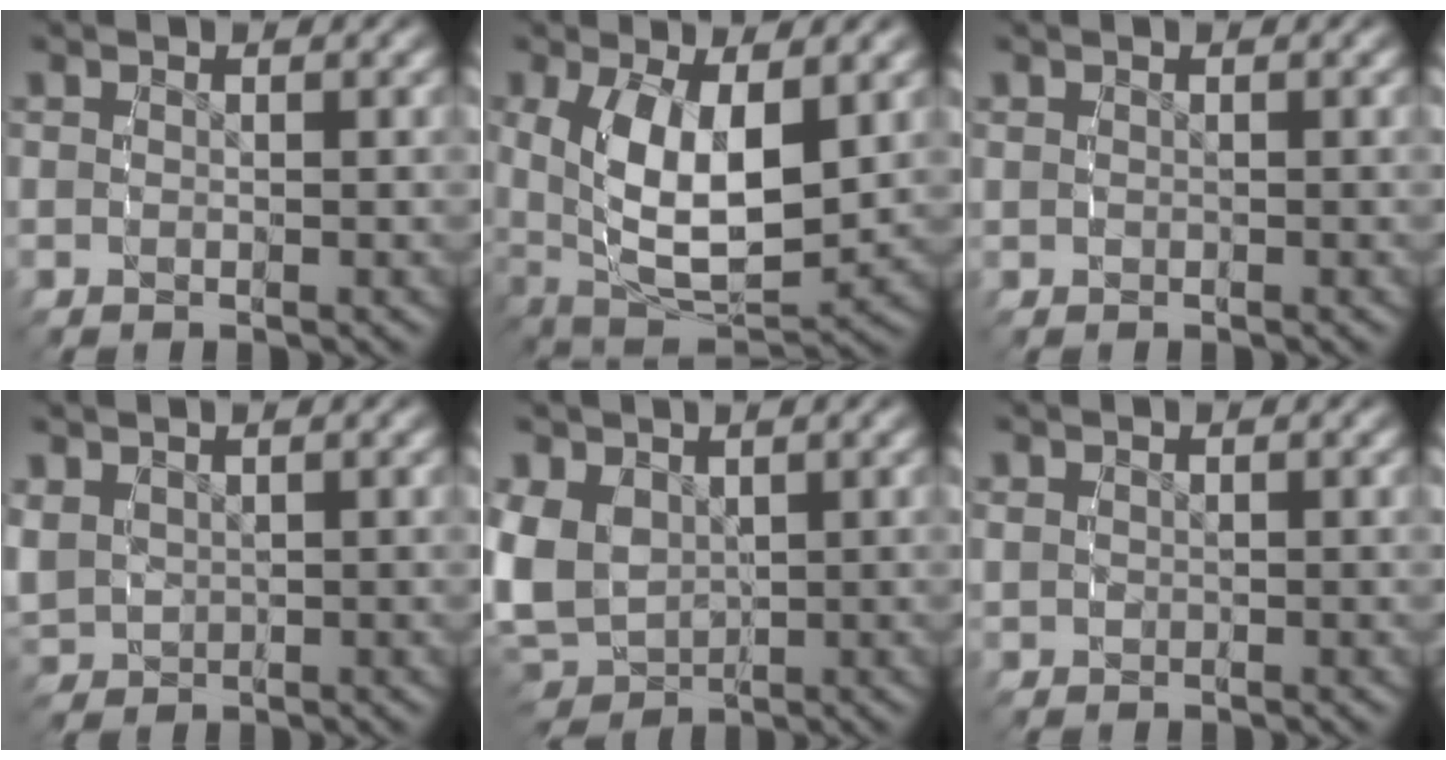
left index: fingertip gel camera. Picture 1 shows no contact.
{"total": 10.0, "force": [-0.9, 6.4, 7.7], "torque": [-0.150, -0.046, 0.012]}
{"total": 0.5, "force": [0.0, 0.5, 0.1], "torque": [0.003, 0.003, 0.000]}
{"total": 3.0, "force": [0.5, 2.7, 1.2], "torque": [-0.040, -0.004, 0.016]}
{"total": 7.0, "force": [-0.1, 6.2, 3.4], "torque": [-0.112, -0.036, 0.012]}
{"total": 1.1, "force": [0.2, 1.0, 0.5], "torque": [-0.008, 0.000, 0.007]}